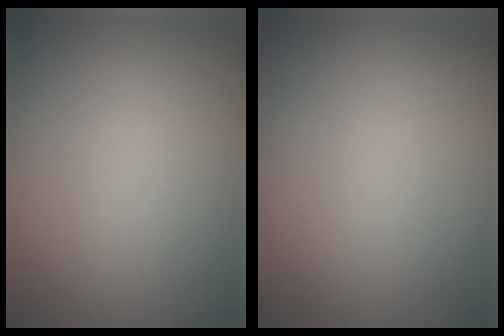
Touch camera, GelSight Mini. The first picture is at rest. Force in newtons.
{"total": 0.0}